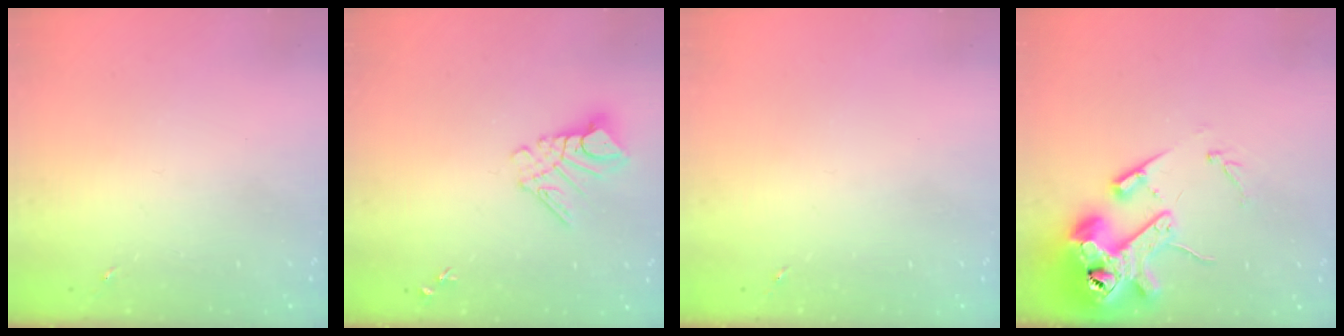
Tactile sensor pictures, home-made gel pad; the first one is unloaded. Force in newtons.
{"total": 9.6, "press": 9.6, "slide": 1.0}
{"total": 0.0}
{"total": 16.0, "press": 15.8, "slide": 2.5}